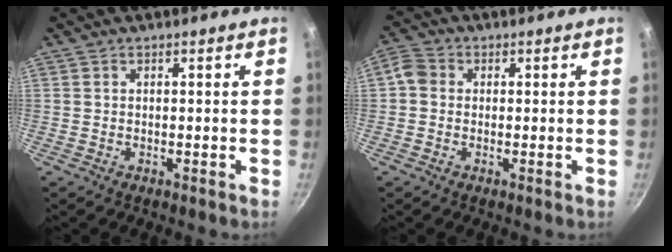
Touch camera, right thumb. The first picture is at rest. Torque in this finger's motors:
{"motor_torque": [-0.31, 0.26, -0.24, -0.01, 0.08]}